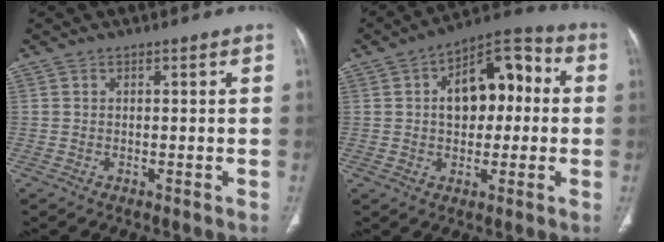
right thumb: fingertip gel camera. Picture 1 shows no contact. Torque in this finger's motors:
{"motor_torque": [1.64, 1.53, 1.00, 0.28, 0.08]}